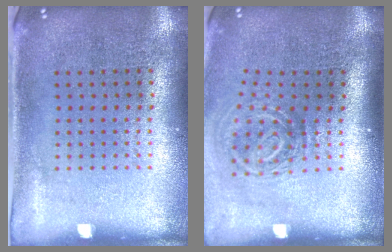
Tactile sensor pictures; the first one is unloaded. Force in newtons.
{"total": 1.9, "press": 1.2, "slide": 1.5}